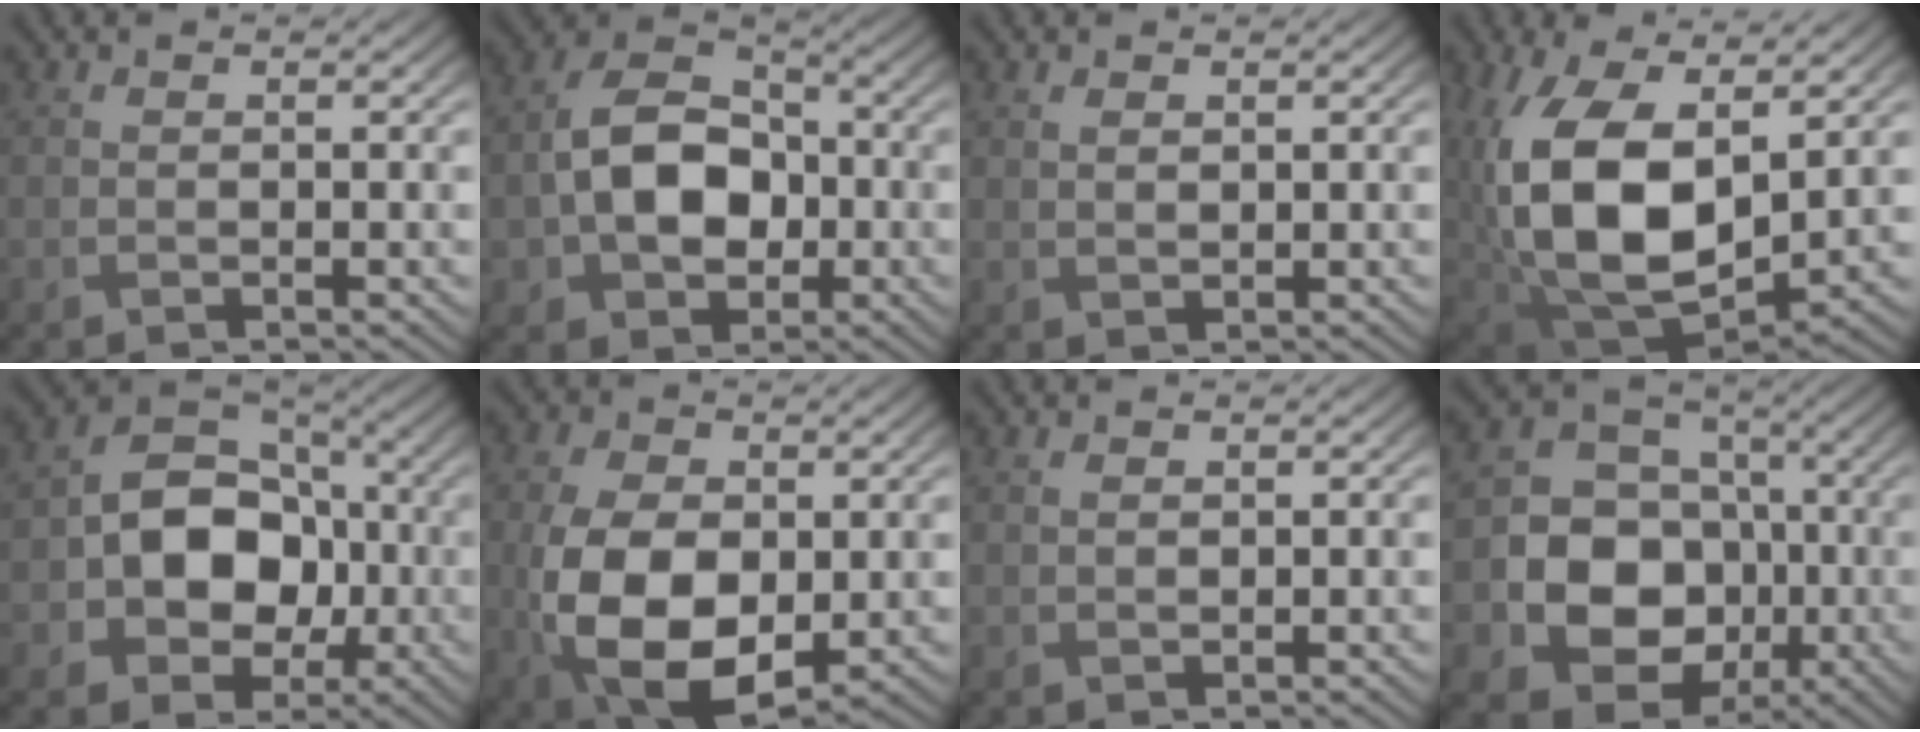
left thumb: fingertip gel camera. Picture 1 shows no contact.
{"total": 10.6, "force": [-1.4, 7.5, 7.3], "torque": [-0.146, 0.009, -0.036]}
{"total": 1.1, "force": [0.6, 0.5, 0.7], "torque": [-0.020, -0.003, 0.017]}
{"total": 15.4, "force": [1.5, 9.0, 12.4], "torque": [-0.268, -0.018, 0.033]}
{"total": 11.3, "force": [-1.7, 8.6, 7.2], "torque": [-0.123, 0.002, -0.046]}
{"total": 12.8, "force": [-1.8, 7.9, 9.9], "torque": [-0.226, -0.023, -0.026]}
{"total": 0.7, "force": [0.4, 0.3, 0.5], "torque": [-0.012, -0.002, 0.010]}
{"total": 12.4, "force": [-2.9, 10.3, 6.2], "torque": [-0.129, -0.035, -0.070]}